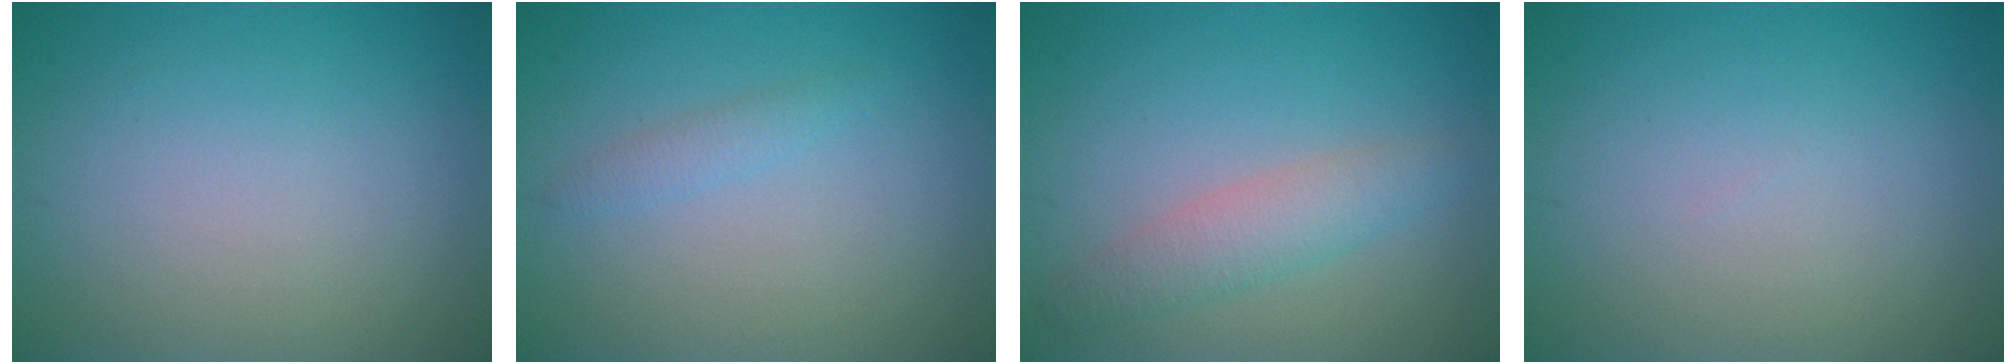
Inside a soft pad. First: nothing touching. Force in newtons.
{"total": 1.2, "press": 1.2, "slide": 0.0}
{"total": 2.8, "press": 2.8, "slide": 0.1}
{"total": 0.0}